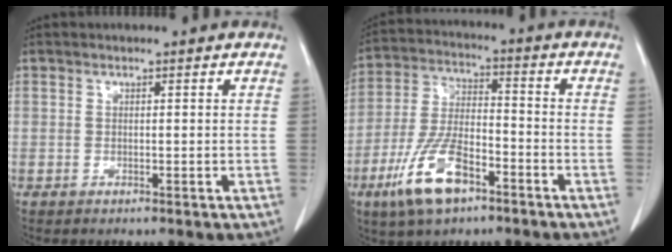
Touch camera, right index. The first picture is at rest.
{"total": 11.8, "force": [-6.4, 4.3, 8.9], "torque": [-0.193, -0.002, -0.117]}